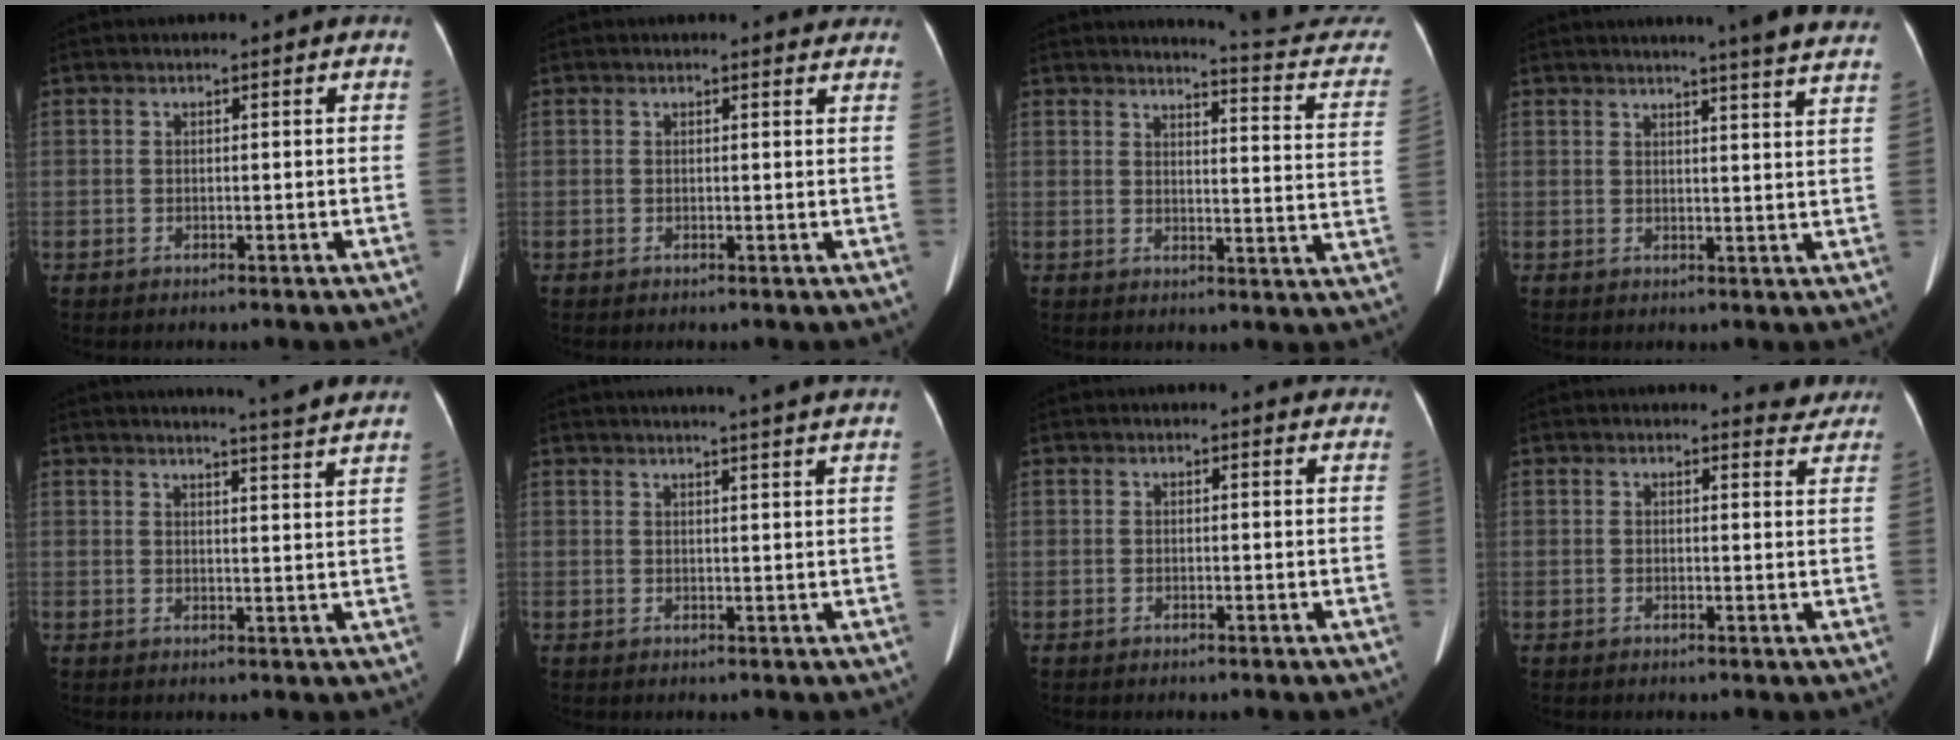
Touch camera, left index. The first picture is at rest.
{"total": 2.6, "force": [2.4, 0.6, 0.5], "torque": [-0.008, -0.004, 0.015]}
{"total": 13.3, "force": [13.1, 0.0, 2.4], "torque": [-0.019, -0.092, 0.122]}
{"total": 13.3, "force": [12.1, -0.8, 5.4], "torque": [-0.070, -0.041, 0.122]}
{"total": 11.2, "force": [10.7, -1.5, 2.8], "torque": [-0.043, -0.048, 0.110]}
{"total": 11.9, "force": [10.8, -0.7, 5.0], "torque": [-0.071, -0.003, 0.115]}
{"total": 2.9, "force": [2.8, 0.9, 0.4], "torque": [-0.002, -0.005, 0.012]}
{"total": 3.9, "force": [3.7, 1.1, 0.1], "torque": [0.012, -0.021, 0.021]}